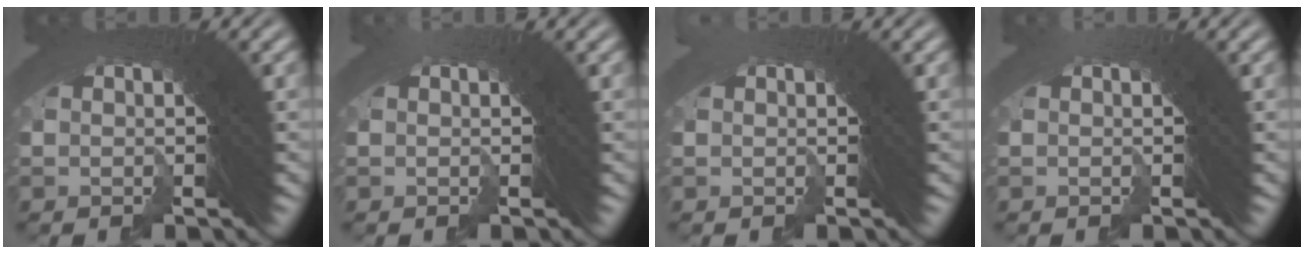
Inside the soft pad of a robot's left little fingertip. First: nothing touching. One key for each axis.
{"total": 2.3, "fx": -0.2, "fy": -1.7, "fz": -1.5, "tx": 0.021, "ty": 0.000, "tz": -0.001}
{"total": 2.7, "fx": -0.5, "fy": -1.8, "fz": -2.0, "tx": 0.029, "ty": -0.009, "tz": -0.003}
{"total": 2.0, "fx": -0.3, "fy": -1.6, "fz": -1.2, "tx": 0.015, "ty": -0.002, "tz": -0.001}